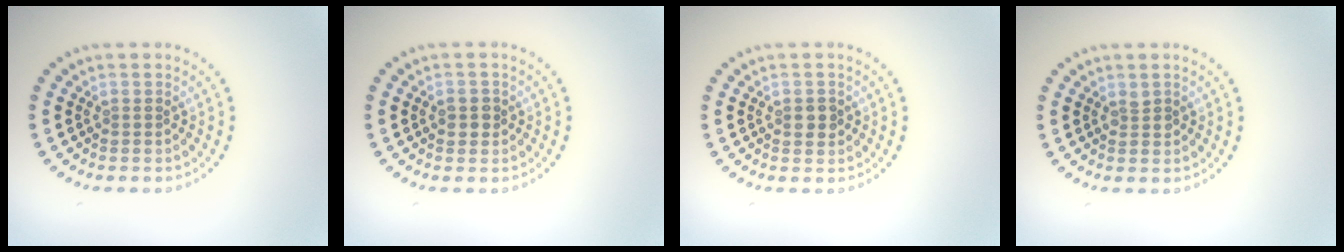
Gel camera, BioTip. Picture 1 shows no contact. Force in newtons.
{"total": 1.6, "press": 1.6, "slide": 0.3}
{"total": 1.5, "press": 1.5, "slide": 0.0}
{"total": 0.8, "press": 0.7, "slide": 0.1}